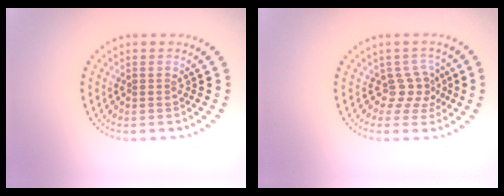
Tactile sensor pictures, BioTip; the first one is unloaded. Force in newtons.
{"total": 2.4, "press": 1.6, "slide": 1.7}